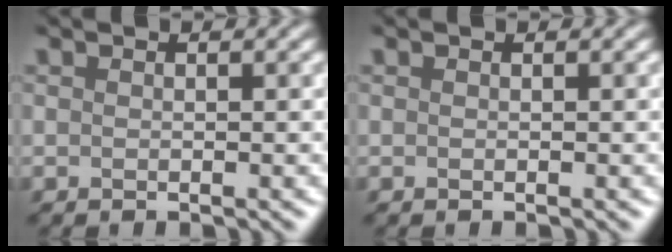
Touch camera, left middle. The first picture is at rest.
{"total": 0.0}